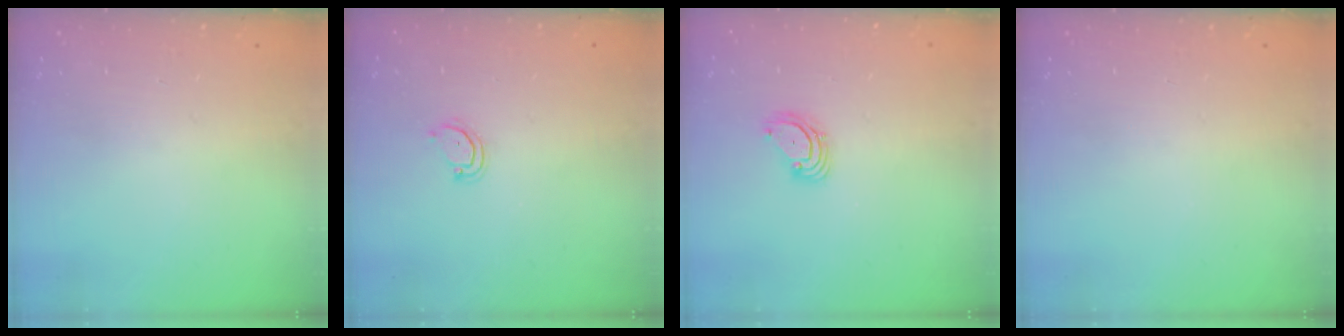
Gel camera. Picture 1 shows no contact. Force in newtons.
{"total": 2.5, "press": 2.5, "slide": 0.1}
{"total": 3.6, "press": 3.6, "slide": 0.3}
{"total": 0.0}